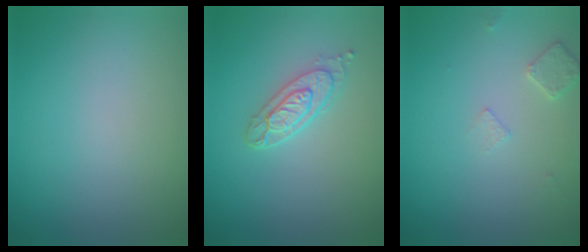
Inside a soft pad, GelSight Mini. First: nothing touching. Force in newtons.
{"total": 2.9, "press": 2.5, "slide": 1.5}
{"total": 1.5, "press": 1.4, "slide": 0.3}